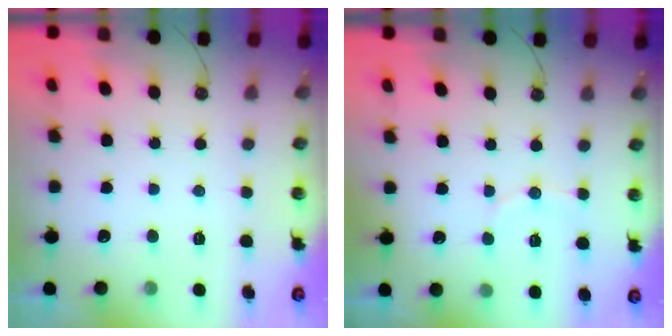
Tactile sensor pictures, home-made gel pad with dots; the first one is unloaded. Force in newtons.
{"total": 6.3, "press": 6.1, "slide": 1.5}